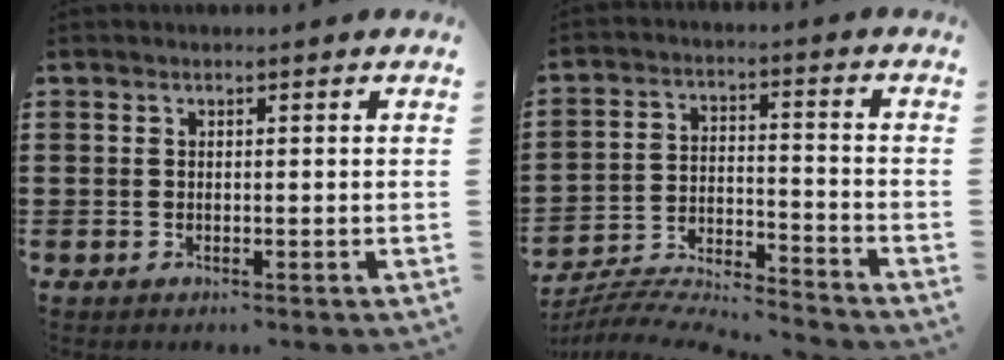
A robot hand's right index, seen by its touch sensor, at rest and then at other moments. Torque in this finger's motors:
{"motor_torque": [0.15, -0.04, -0.42, -0.13]}